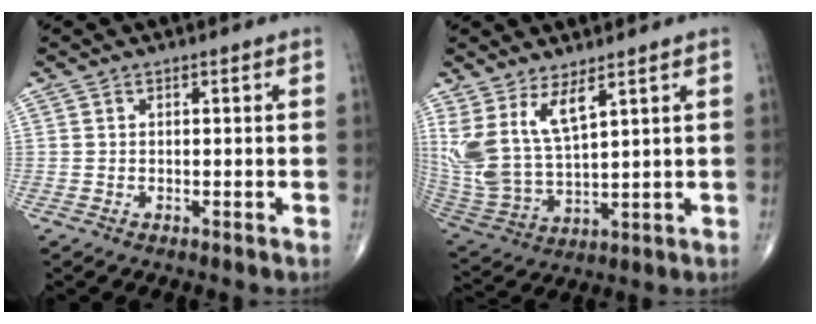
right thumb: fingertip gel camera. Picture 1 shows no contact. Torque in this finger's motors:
{"motor_torque": [-0.34, 0.70, 1.12, 1.12, 0.14]}